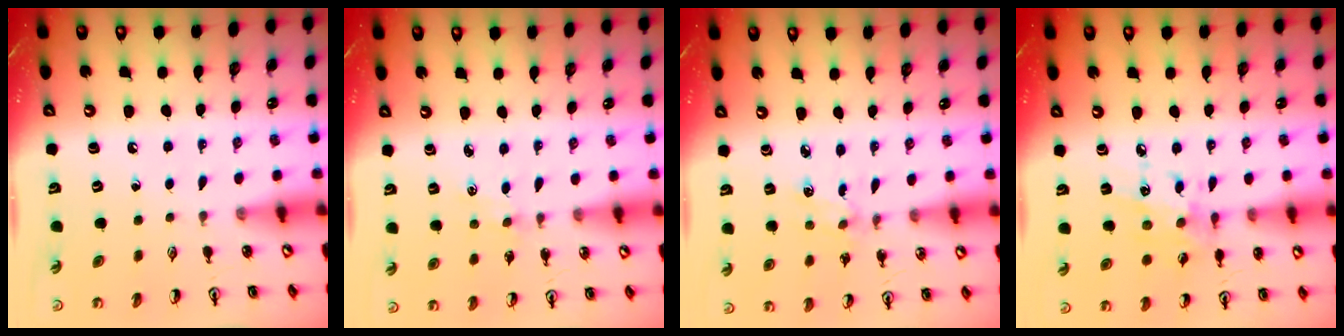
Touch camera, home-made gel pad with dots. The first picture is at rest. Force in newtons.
{"total": 0.7, "press": 0.7, "slide": 0.1}
{"total": 2.5, "press": 2.4, "slide": 0.6}
{"total": 9.6, "press": 9.6, "slide": 0.6}